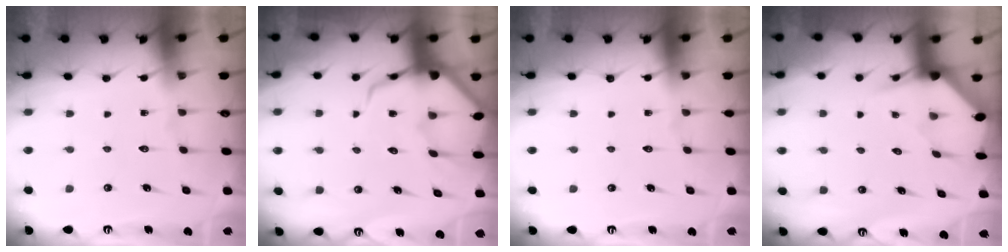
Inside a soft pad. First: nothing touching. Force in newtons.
{"total": 7.7, "press": 7.7, "slide": 0.8}
{"total": 0.0}
{"total": 3.3, "press": 3.2, "slide": 0.4}